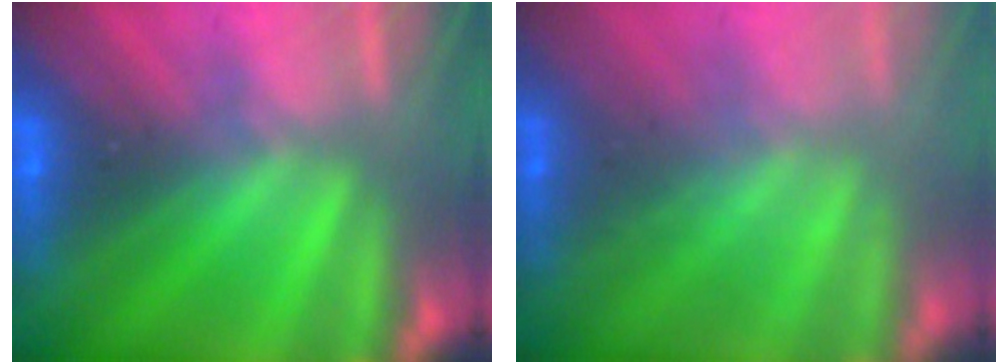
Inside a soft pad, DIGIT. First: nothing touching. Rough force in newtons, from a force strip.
{"total": 2.1}